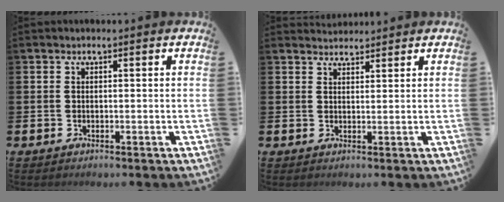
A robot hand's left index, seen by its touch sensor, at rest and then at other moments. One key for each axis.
{"total": 2.5, "fx": 2.4, "fy": 0.7, "fz": 0.0, "tx": 0.001, "ty": -0.009, "tz": 0.043}